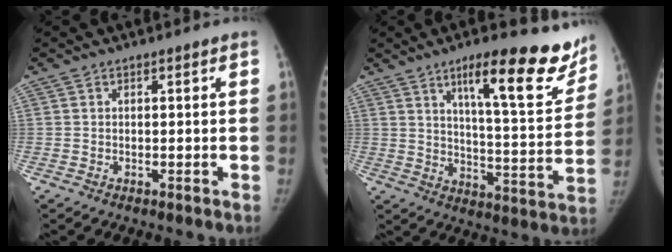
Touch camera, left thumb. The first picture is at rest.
{"total": 19.9, "force": [13.0, 4.8, 14.3], "torque": [-0.151, -0.070, 0.190]}